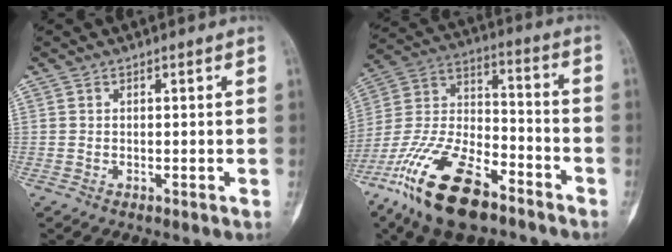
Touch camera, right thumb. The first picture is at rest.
{"total": 22.4, "force": [-14.2, 9.3, 14.5], "torque": [-0.307, 0.055, -0.266]}